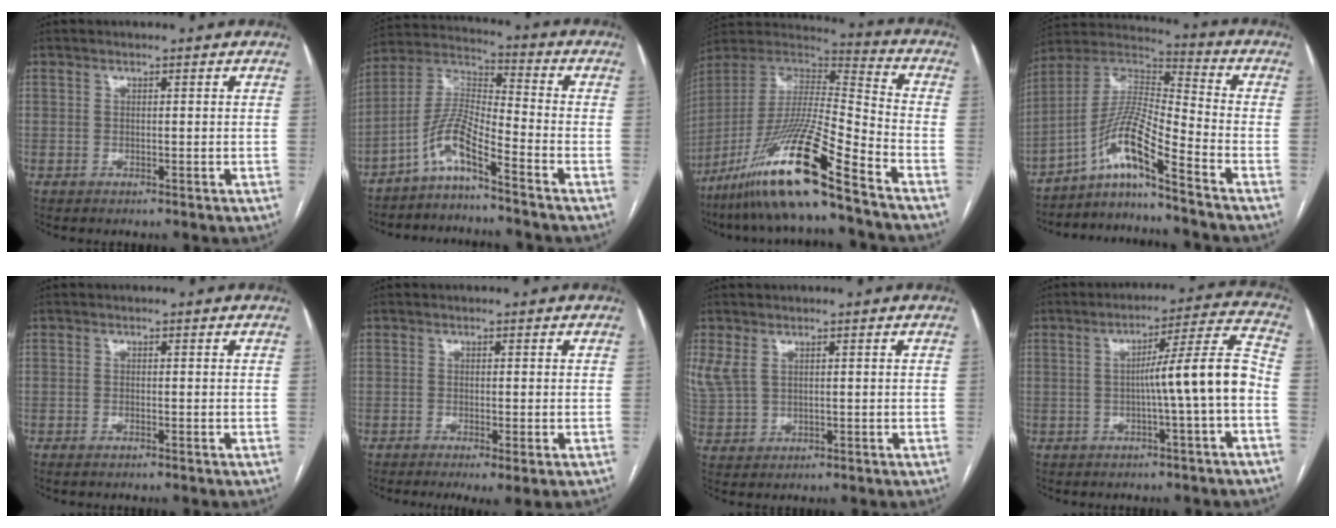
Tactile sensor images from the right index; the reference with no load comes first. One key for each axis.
{"total": 7.9, "fx": -5.5, "fy": 0.3, "fz": 5.7, "tx": -0.133, "ty": 0.009, "tz": -0.115}
{"total": 20.5, "fx": -14.0, "fy": -0.2, "fz": 15.0, "tx": -0.320, "ty": -0.031, "tz": -0.265}
{"total": 10.4, "fx": -7.0, "fy": -0.5, "fz": 7.6, "tx": -0.157, "ty": 0.014, "tz": -0.134}
{"total": 0.7, "fx": -0.5, "fy": 0.1, "fz": 0.4, "tx": -0.010, "ty": -0.002, "tz": -0.006}
{"total": 3.3, "fx": -1.7, "fy": 0.3, "fz": 2.8, "tx": -0.043, "ty": -0.013, "tz": -0.027}
{"total": 4.5, "fx": 2.0, "fy": 2.6, "fz": 3.1, "tx": -0.085, "ty": 0.009, "tz": 0.053}
{"total": 9.9, "fx": -2.0, "fy": -1.2, "fz": 9.6, "tx": -0.140, "ty": 0.023, "tz": -0.030}